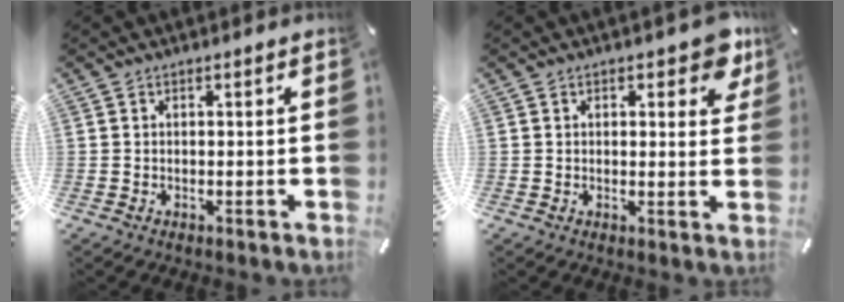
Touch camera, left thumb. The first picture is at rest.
{"total": 6.0, "force": [3.3, 3.0, 4.0], "torque": [-0.039, -0.014, 0.051]}